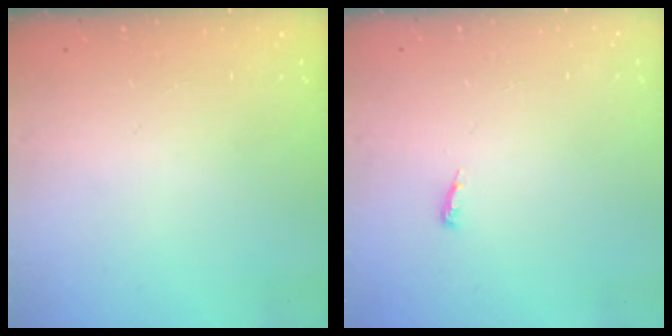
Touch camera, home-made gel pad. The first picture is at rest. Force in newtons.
{"total": 4.6, "press": 4.5, "slide": 0.9}